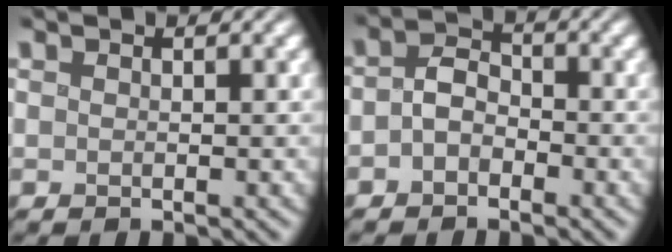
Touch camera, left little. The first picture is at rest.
{"total": 2.5, "force": [-1.1, 1.7, 1.4], "torque": [-0.028, 0.005, -0.031]}